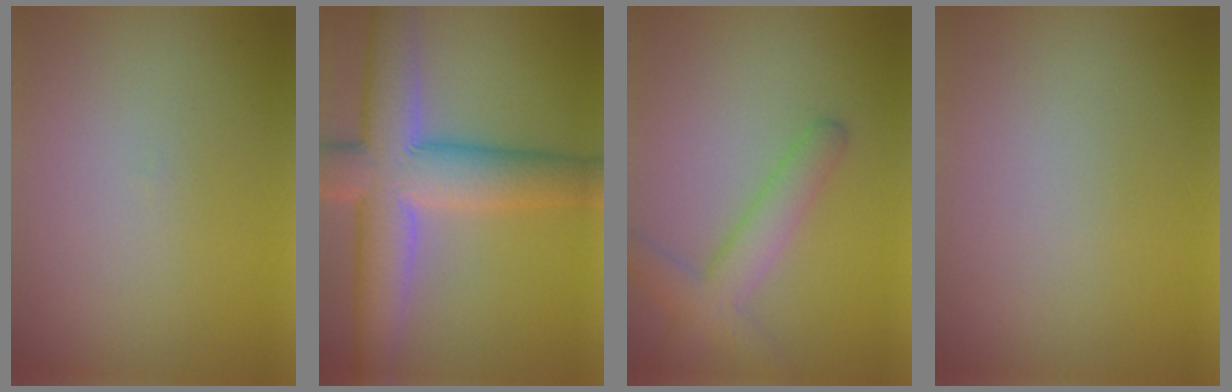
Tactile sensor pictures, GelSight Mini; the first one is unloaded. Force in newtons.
{"total": 10.3, "press": 10.2, "slide": 0.6}
{"total": 3.7, "press": 3.7, "slide": 0.1}
{"total": 0.0}